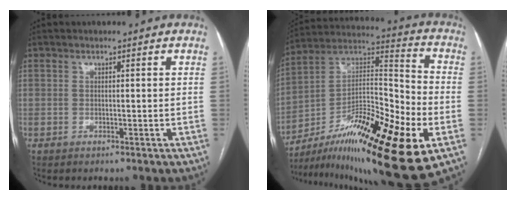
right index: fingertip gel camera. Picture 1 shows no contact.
{"total": 25.5, "force": [-12.5, 3.8, 21.9], "torque": [-0.333, -0.002, -0.201]}